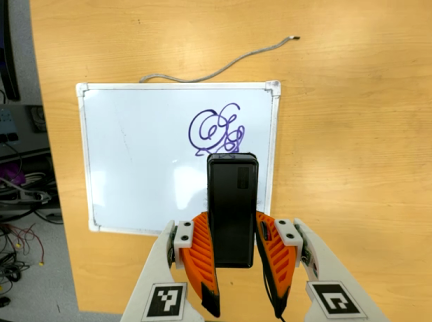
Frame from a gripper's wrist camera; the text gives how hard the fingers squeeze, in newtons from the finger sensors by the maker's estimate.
{"total": 5.9, "left": 4.0, "right": 7.7}